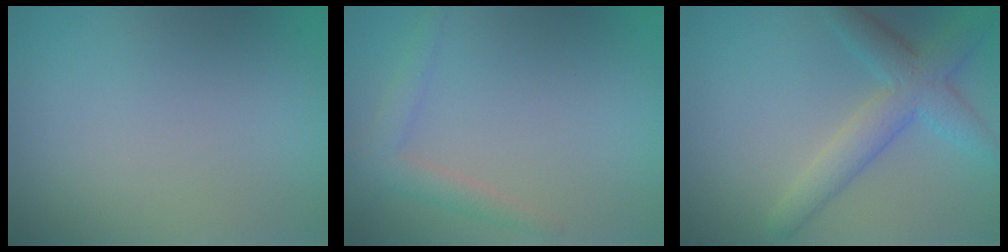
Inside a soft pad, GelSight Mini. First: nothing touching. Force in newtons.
{"total": 2.3, "press": 2.3, "slide": 0.1}
{"total": 4.4, "press": 4.4, "slide": 0.0}